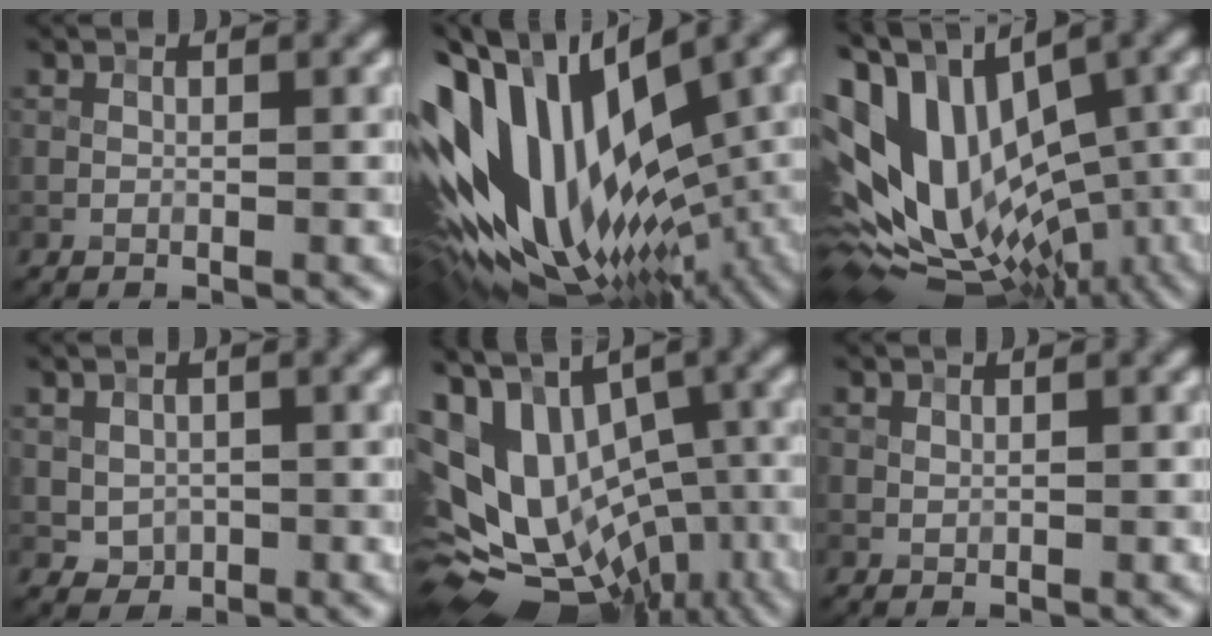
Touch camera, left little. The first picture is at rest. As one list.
[{"total": 16.9, "force": [0.0, 10.3, 13.3], "torque": [-0.274, -0.010, 0.016]}, {"total": 16.2, "force": [1.5, 9.7, 12.9], "torque": [-0.236, 0.004, 0.054]}, {"total": 1.8, "force": [0.0, 1.6, 0.9], "torque": [-0.017, -0.005, 0.002]}, {"total": 15.4, "force": [0.1, 10.2, 11.6], "torque": [-0.210, -0.004, 0.068]}, {"total": 0.0}]